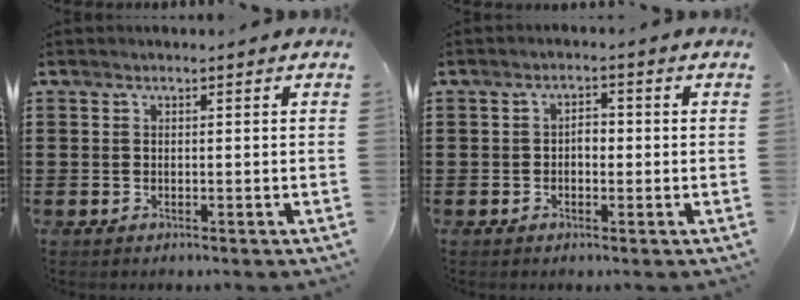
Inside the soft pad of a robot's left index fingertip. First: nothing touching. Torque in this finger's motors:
{"motor_torque": [0.02, 0.02, 0.06, 0.02]}